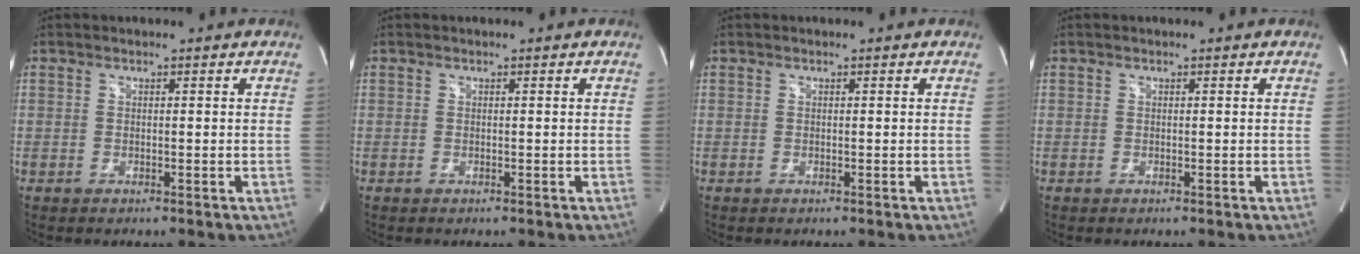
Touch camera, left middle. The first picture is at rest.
{"total": 0.0}
{"total": 0.0}
{"total": 0.0}